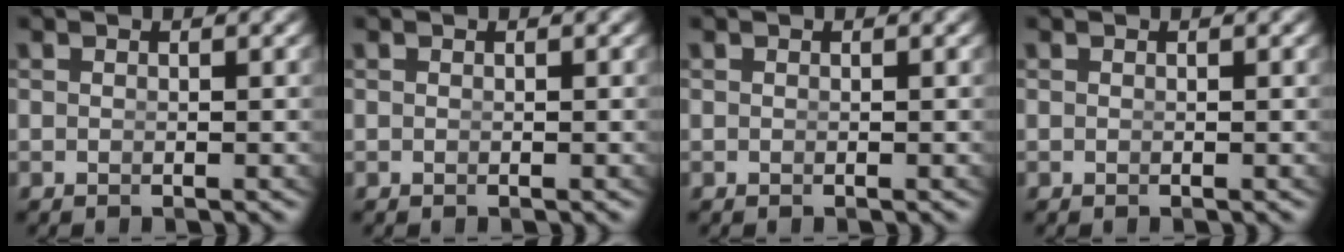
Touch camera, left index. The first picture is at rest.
{"total": 0.0}
{"total": 0.0}
{"total": 0.0}